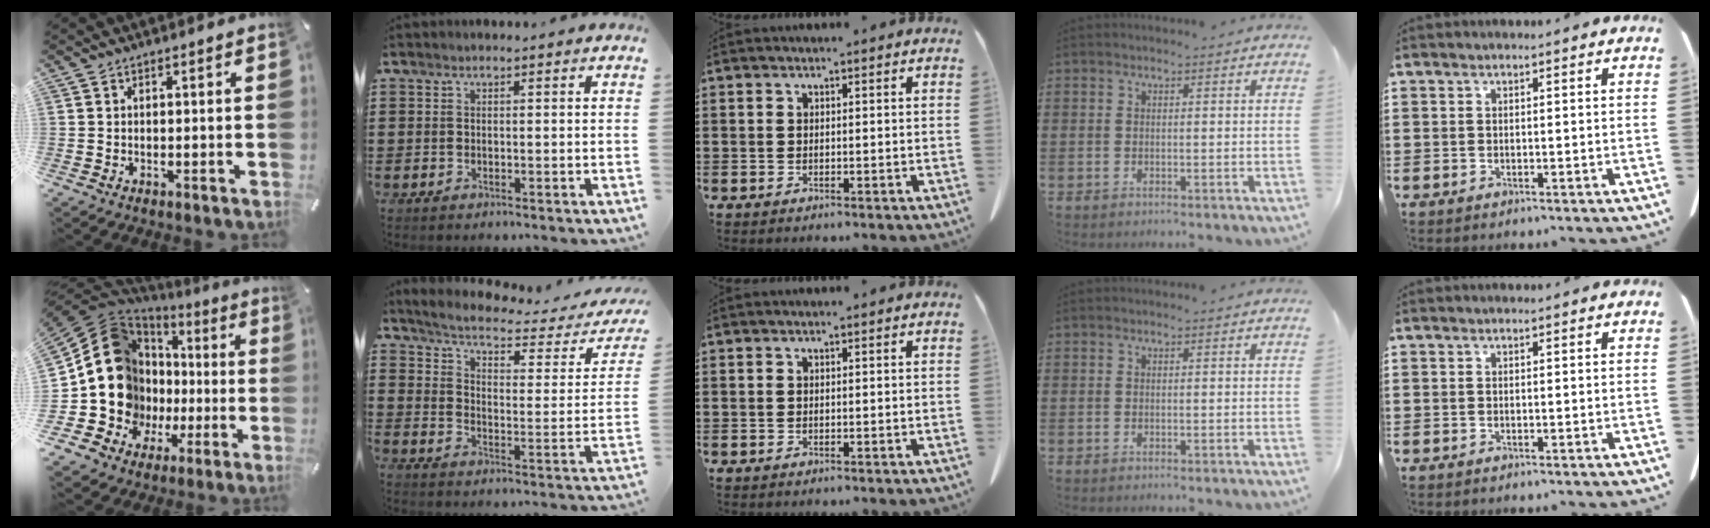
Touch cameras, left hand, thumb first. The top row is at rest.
{"thumb": {"total": 17.8, "force": [-0.1, 16.3, 7.2], "torque": [-0.147, -0.034, 0.028]}, "index": {"total": 3.9, "force": [3.1, 0.3, 2.3], "torque": [-0.066, -0.030, 0.043]}}